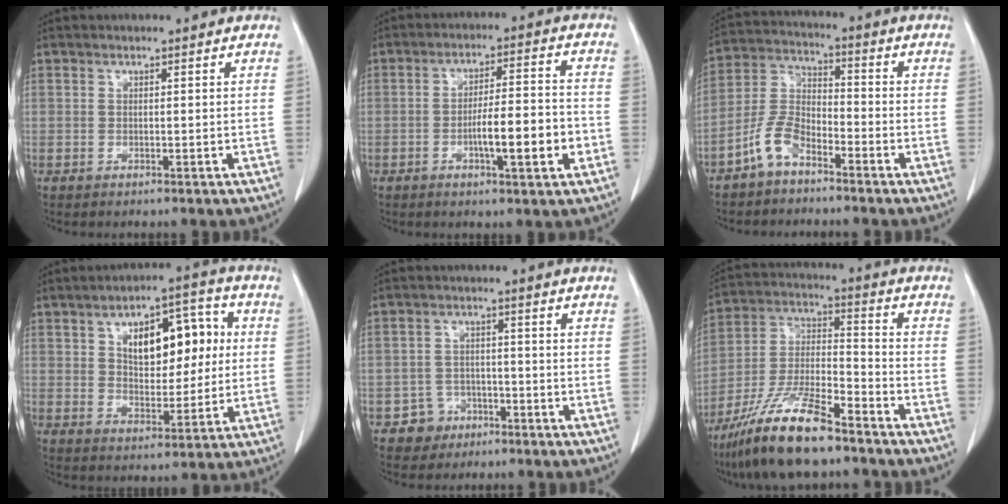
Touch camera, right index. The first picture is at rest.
{"total": 9.1, "force": [-2.8, 1.3, 8.6], "torque": [-0.138, 0.009, -0.044]}
{"total": 7.1, "force": [-4.8, 3.2, 4.0], "torque": [-0.099, 0.011, -0.103]}
{"total": 12.6, "force": [2.8, 6.4, 10.4], "torque": [-0.150, 0.029, 0.049]}
{"total": 4.3, "force": [-2.5, 3.5, -0.1], "torque": [0.010, 0.015, -0.038]}
{"total": 15.4, "force": [-11.3, 2.7, 10.1], "torque": [-0.206, -0.016, -0.207]}